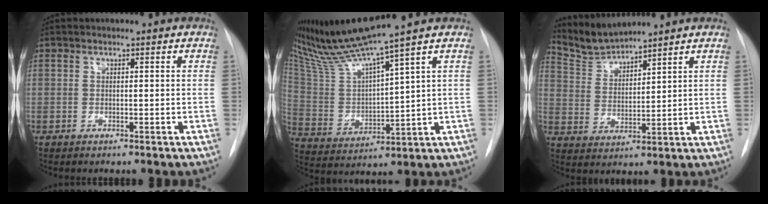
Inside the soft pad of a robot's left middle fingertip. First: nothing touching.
{"total": 13.2, "force": [11.1, -2.2, 6.8], "torque": [-0.135, -0.004, 0.220]}
{"total": 5.9, "force": [5.9, -0.6, -0.1], "torque": [-0.013, 0.000, 0.131]}